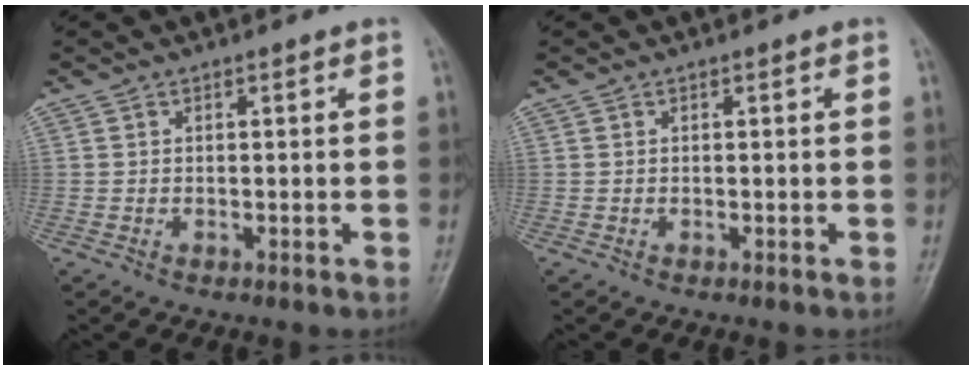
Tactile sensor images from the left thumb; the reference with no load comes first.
{"total": 0.0}